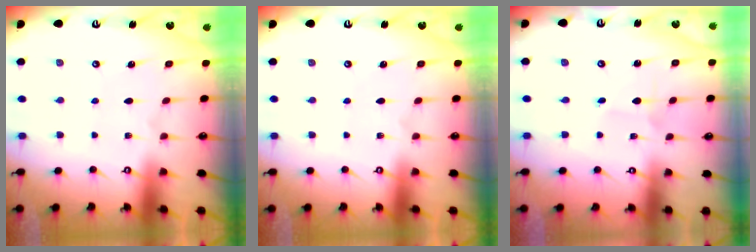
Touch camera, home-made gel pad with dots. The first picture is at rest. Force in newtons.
{"total": 0.0}
{"total": 1.1, "press": 1.1, "slide": 0.1}